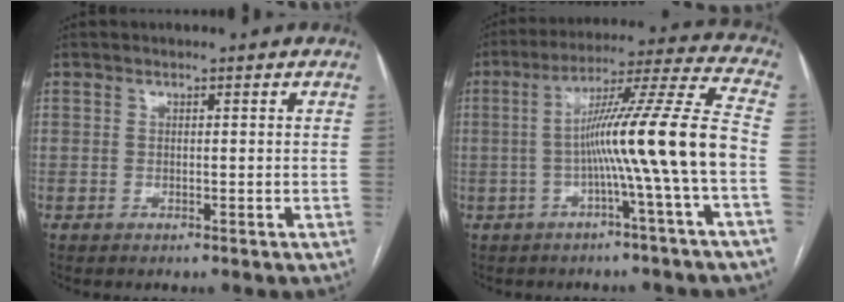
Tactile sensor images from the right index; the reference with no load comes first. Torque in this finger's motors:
{"motor_torque": [1.67, -0.47, 0.89, 0.21]}